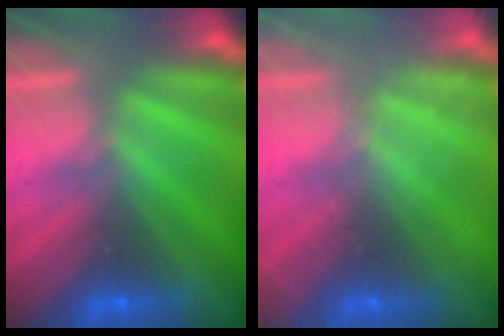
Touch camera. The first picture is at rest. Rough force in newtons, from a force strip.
{"total": 2.2}